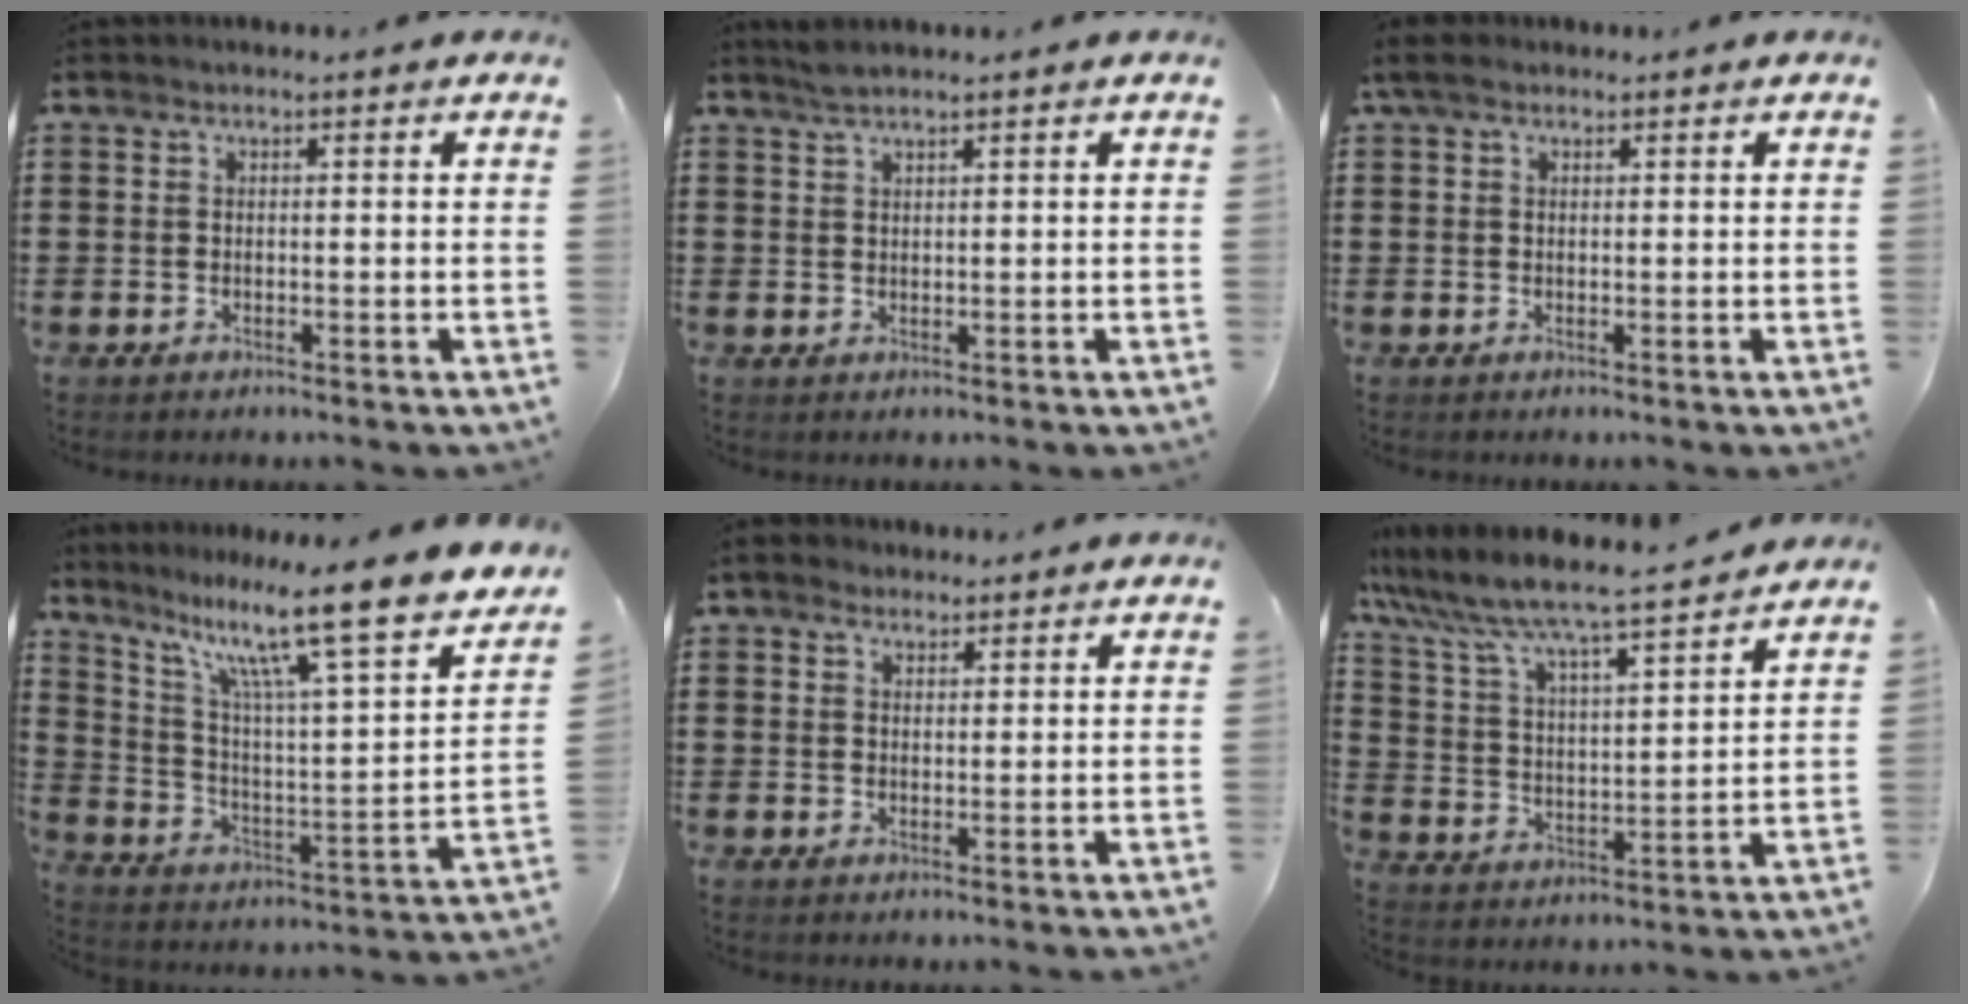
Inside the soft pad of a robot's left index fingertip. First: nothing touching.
{"total": 1.9, "force": [1.6, 0.1, 1.0], "torque": [-0.022, 0.000, 0.031]}
{"total": 2.3, "force": [1.1, 1.2, 1.6], "torque": [-0.036, 0.007, 0.019]}
{"total": 14.0, "force": [10.5, 0.9, 9.2], "torque": [-0.189, -0.076, 0.163]}
{"total": 2.3, "force": [1.9, 1.3, 0.6], "torque": [-0.017, 0.009, 0.036]}
{"total": 6.3, "force": [5.8, 0.0, 2.3], "torque": [-0.073, -0.046, 0.092]}